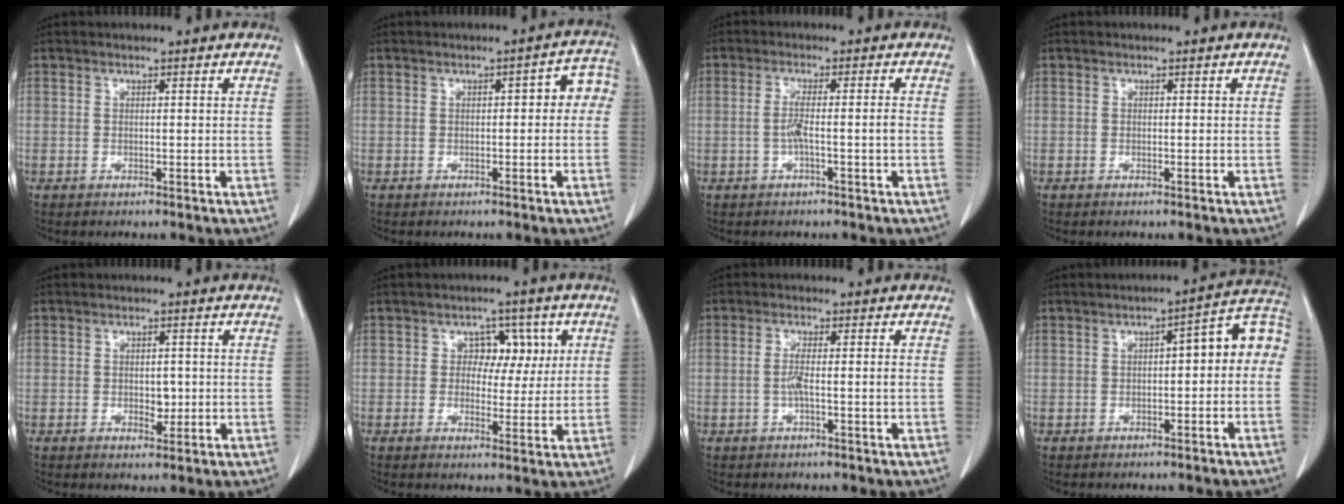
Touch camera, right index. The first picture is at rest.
{"total": 4.5, "force": [0.2, 1.9, 4.1], "torque": [-0.042, 0.030, -0.003]}
{"total": 3.5, "force": [-0.9, -0.4, 3.4], "torque": [-0.064, 0.003, -0.016]}
{"total": 0.0}
{"total": 2.4, "force": [-0.3, 1.4, 2.0], "torque": [-0.030, -0.001, -0.001]}
{"total": 5.2, "force": [1.2, 3.9, 3.2], "torque": [-0.028, 0.012, 0.017]}
{"total": 3.0, "force": [-0.6, -0.1, 2.9], "torque": [-0.056, 0.001, -0.010]}
{"total": 8.6, "force": [-0.2, 2.7, 8.2], "torque": [-0.107, 0.045, -0.007]}